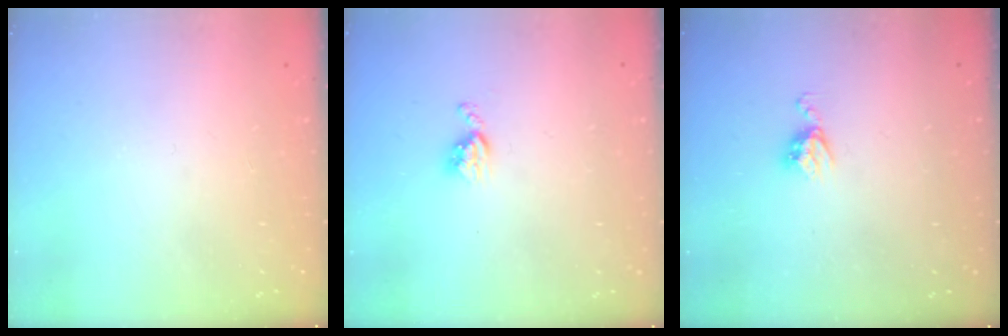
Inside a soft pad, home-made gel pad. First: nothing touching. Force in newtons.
{"total": 5.1, "press": 5.1, "slide": 0.7}
{"total": 5.6, "press": 5.6, "slide": 0.5}